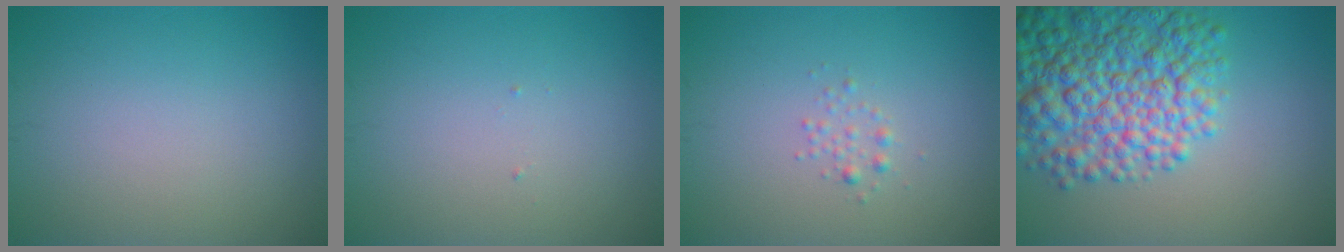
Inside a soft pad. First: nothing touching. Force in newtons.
{"total": 0.0}
{"total": 0.9, "press": 0.9, "slide": 0.0}
{"total": 10.0, "press": 10.0, "slide": 0.3}